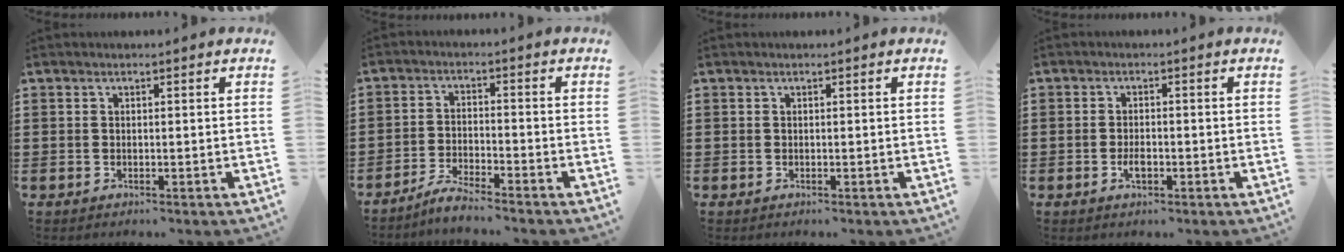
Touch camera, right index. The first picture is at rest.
{"total": 3.6, "force": [-3.5, -0.1, 1.0], "torque": [-0.028, 0.001, -0.070]}
{"total": 0.0}
{"total": 2.2, "force": [-0.8, 1.0, 1.8], "torque": [-0.034, 0.000, -0.015]}